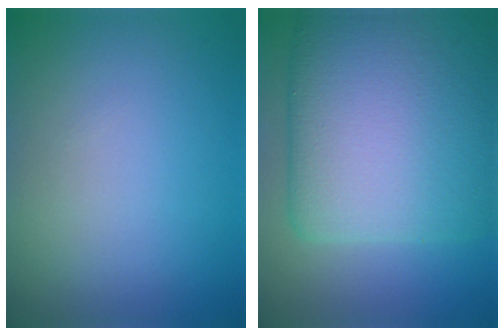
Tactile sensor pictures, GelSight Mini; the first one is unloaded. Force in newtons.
{"total": 13.7, "press": 13.7, "slide": 0.1}